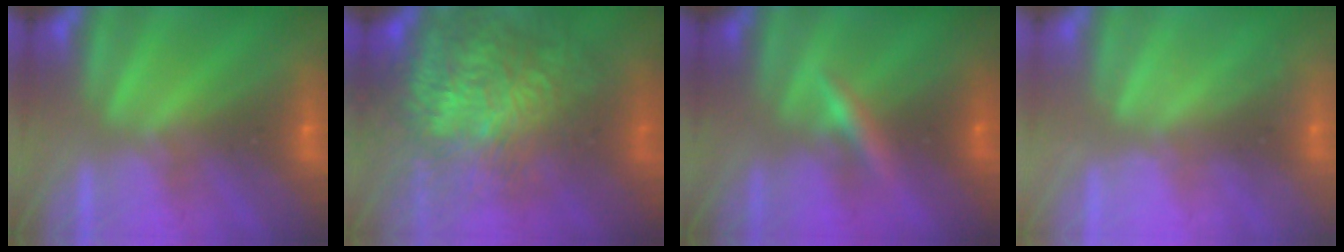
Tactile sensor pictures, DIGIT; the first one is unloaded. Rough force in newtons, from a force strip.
{"total": 11.3}
{"total": 2.7}
{"total": 2.1}